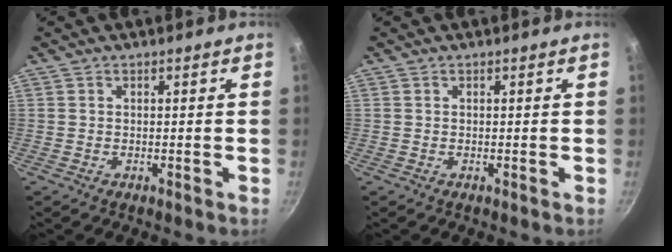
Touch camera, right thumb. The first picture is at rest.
{"total": 0.0}